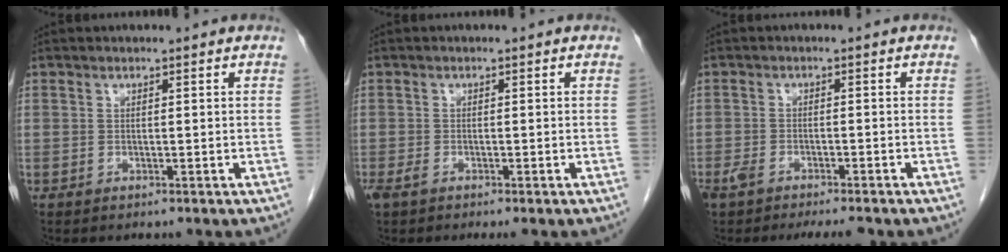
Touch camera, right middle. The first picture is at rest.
{"total": 2.6, "force": [-1.8, 0.7, 1.8], "torque": [-0.033, -0.007, -0.029]}
{"total": 7.3, "force": [-5.9, 1.7, 3.9], "torque": [-0.059, -0.004, -0.089]}